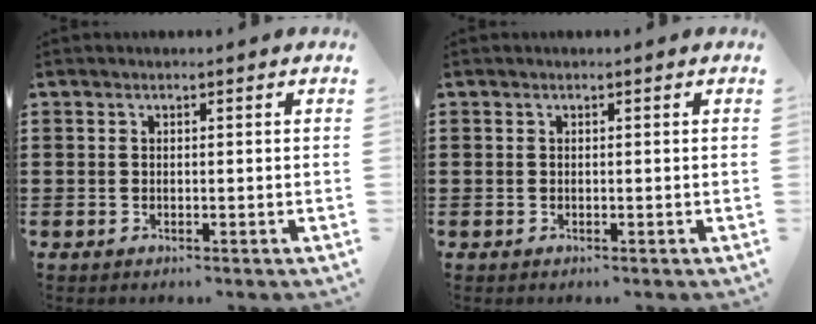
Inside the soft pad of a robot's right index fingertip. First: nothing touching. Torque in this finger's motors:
{"motor_torque": [0.00, 0.00, 0.01, -0.01]}